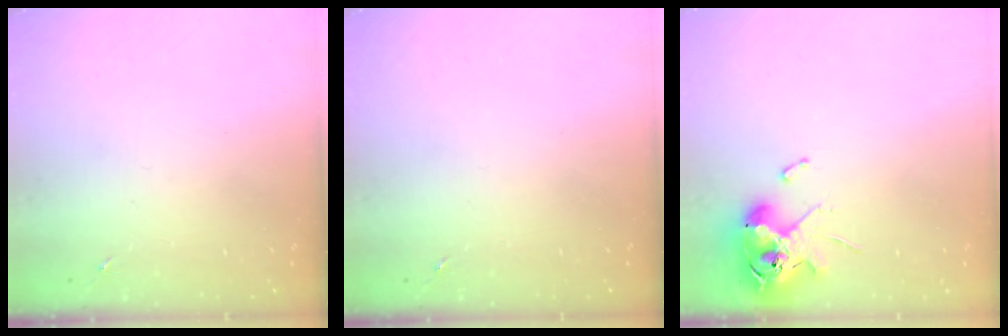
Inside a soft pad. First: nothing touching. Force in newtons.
{"total": 0.0}
{"total": 11.6, "press": 11.4, "slide": 2.0}